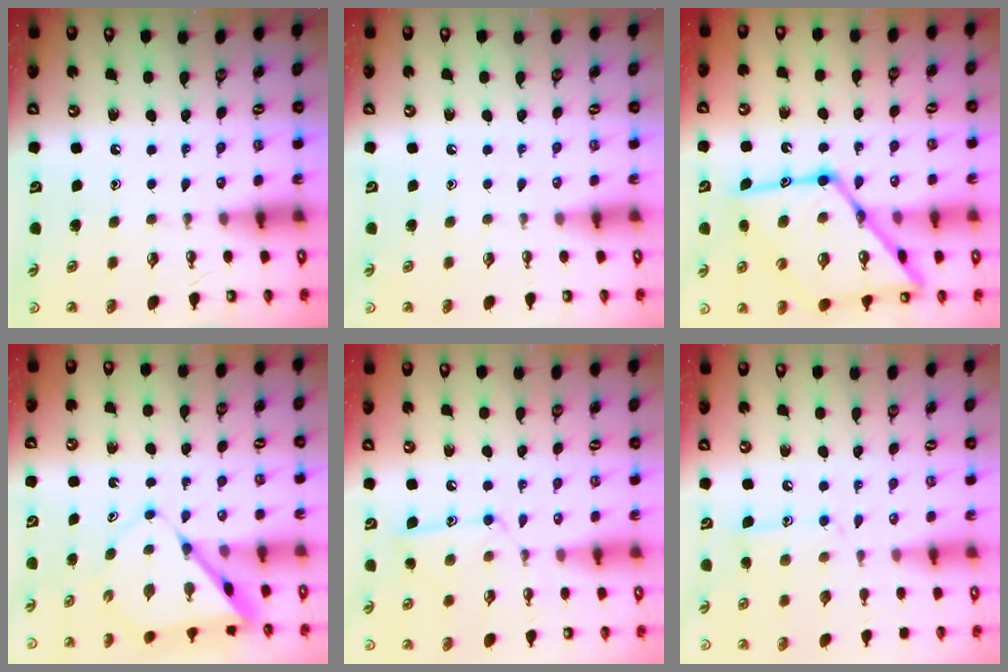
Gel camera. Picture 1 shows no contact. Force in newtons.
{"total": 0.0}
{"total": 24.2, "press": 24.1, "slide": 2.0}
{"total": 7.2, "press": 7.1, "slide": 0.6}
{"total": 11.7, "press": 11.7, "slide": 0.9}
{"total": 10.8, "press": 10.8, "slide": 0.7}